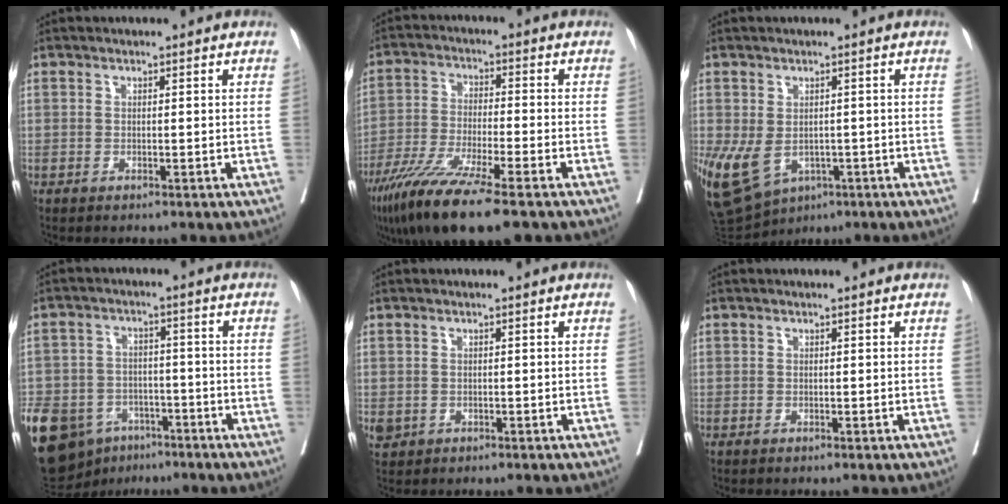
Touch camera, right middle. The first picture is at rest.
{"total": 13.2, "force": [-8.8, 0.8, 9.8], "torque": [-0.187, -0.042, -0.154]}
{"total": 13.1, "force": [-4.8, 9.1, 8.1], "torque": [-0.186, -0.011, -0.058]}
{"total": 23.7, "force": [-12.7, 16.3, 11.5], "torque": [-0.336, -0.020, -0.195]}
{"total": 1.2, "force": [-0.4, 1.0, 0.5], "torque": [-0.010, 0.002, 0.001]}
{"total": 0.0}